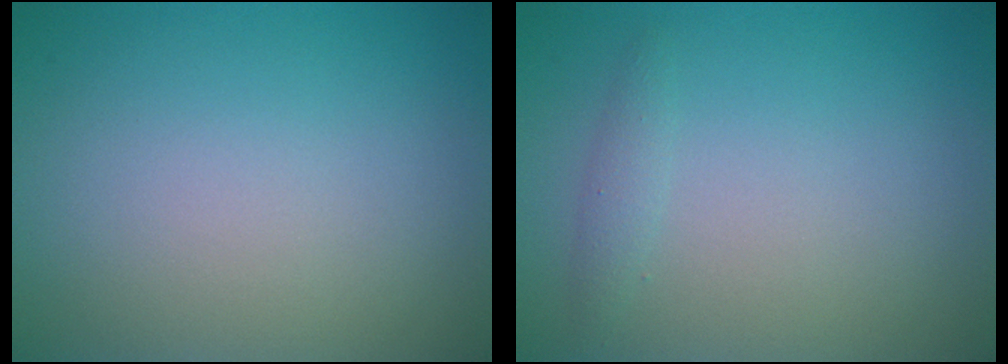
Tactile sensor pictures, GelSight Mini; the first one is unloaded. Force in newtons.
{"total": 1.0, "press": 1.0, "slide": 0.0}